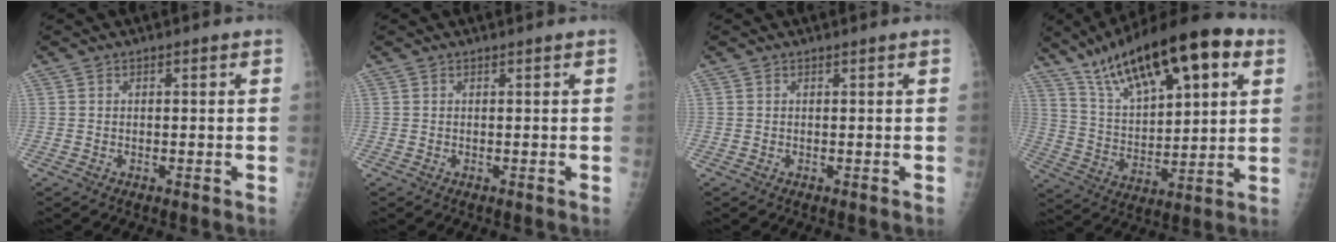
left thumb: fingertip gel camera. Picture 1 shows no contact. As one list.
[{"total": 0.0}, {"total": 0.0}, {"total": 23.3, "force": [12.6, 8.5, 17.7], "torque": [-0.263, -0.026, 0.220]}]